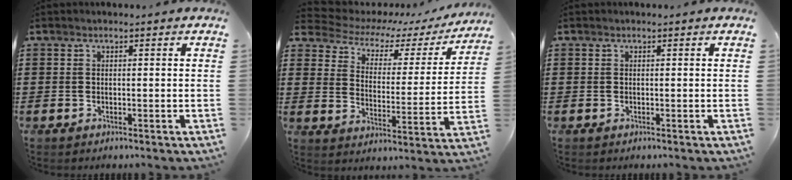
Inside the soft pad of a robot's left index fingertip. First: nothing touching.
{"total": 4.5, "force": [3.6, 2.0, 1.8], "torque": [-0.058, -0.024, 0.053]}
{"total": 0.0}